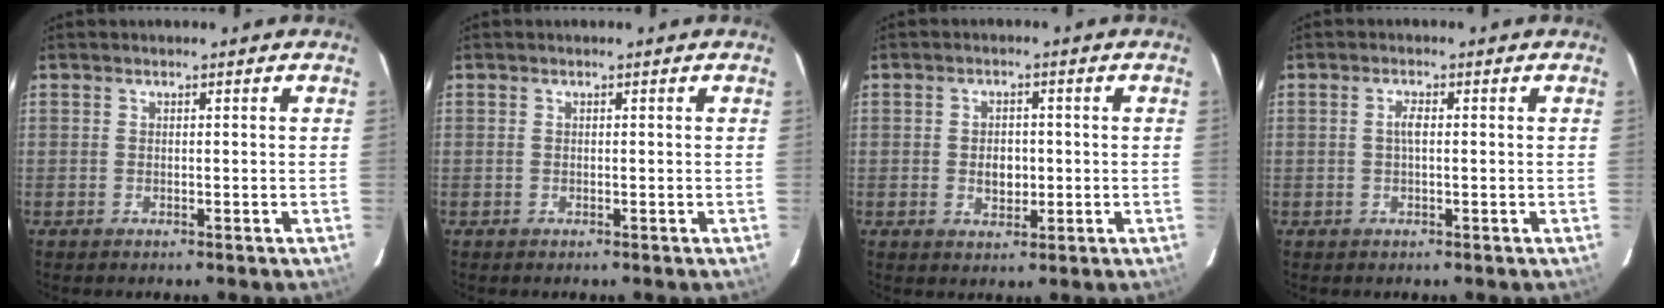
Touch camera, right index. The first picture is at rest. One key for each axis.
{"total": 0.0}
{"total": 3.8, "fx": -0.4, "fy": 2.8, "fz": 2.5, "tx": -0.041, "ty": 0.001, "tz": -0.003}
{"total": 1.7, "fx": 0.0, "fy": 0.5, "fz": 1.6, "tx": -0.032, "ty": 0.004, "tz": -0.002}